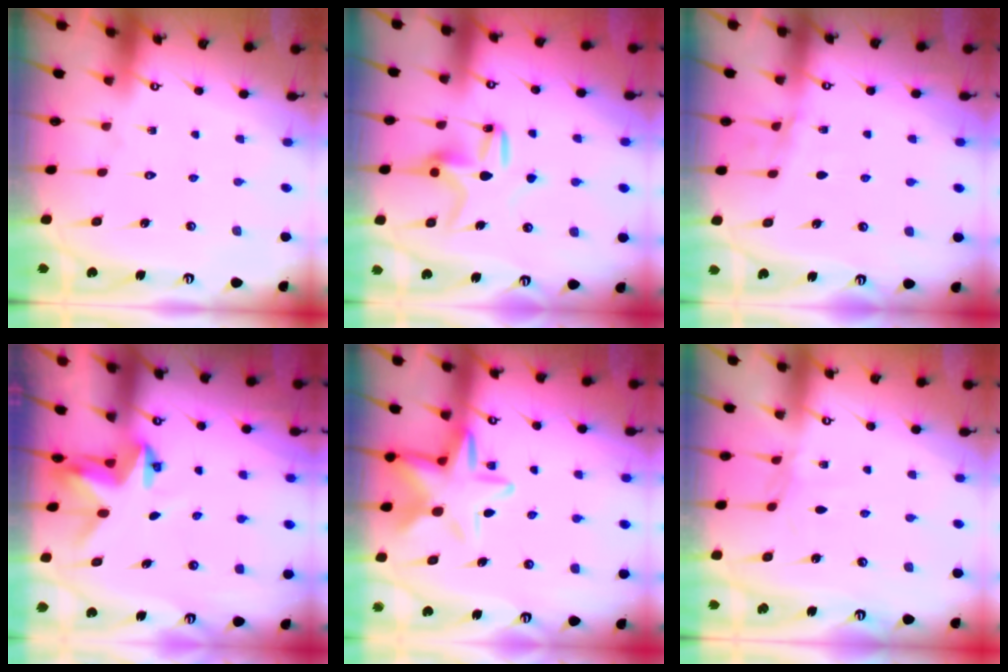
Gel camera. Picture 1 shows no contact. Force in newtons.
{"total": 9.6, "press": 9.6, "slide": 0.2}
{"total": 4.3, "press": 4.1, "slide": 1.4}
{"total": 3.3, "press": 3.3, "slide": 0.2}
{"total": 12.3, "press": 12.2, "slide": 1.3}
{"total": 1.5, "press": 1.5, "slide": 0.4}